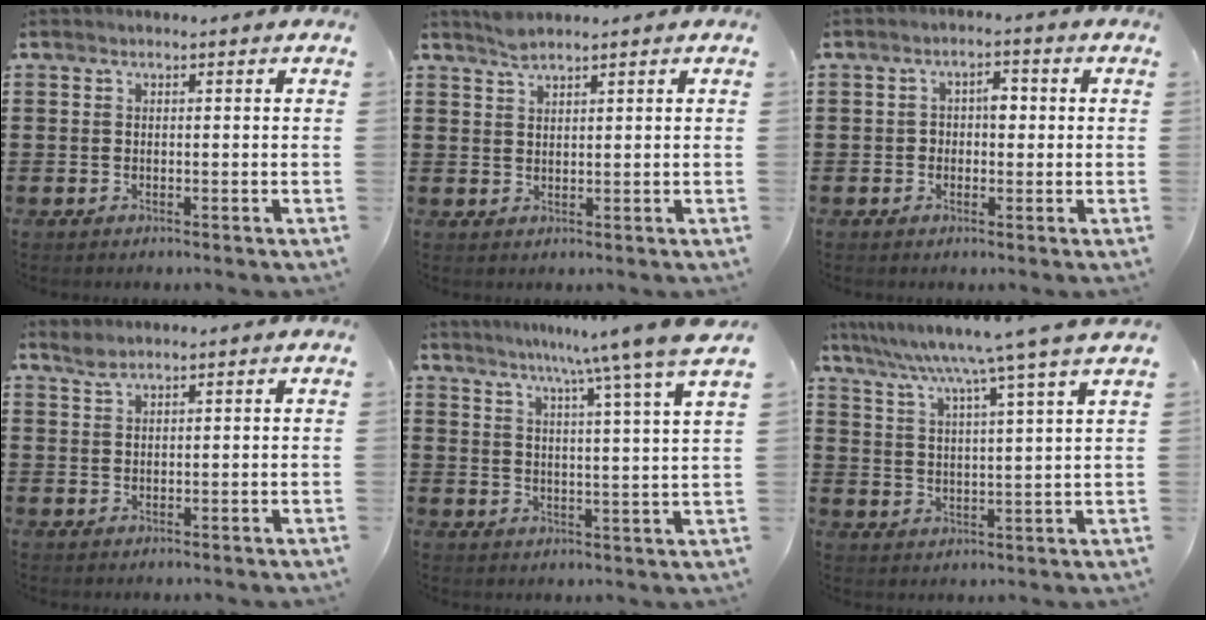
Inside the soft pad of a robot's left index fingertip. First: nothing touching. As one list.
[{"total": 2.0, "force": [1.8, 0.3, 0.9], "torque": [-0.022, 0.000, 0.034]}, {"total": 3.1, "force": [0.1, 1.9, 2.4], "torque": [-0.041, 0.007, -0.003]}, {"total": 1.6, "force": [1.4, 0.2, 0.7], "torque": [-0.016, 0.000, 0.027]}, {"total": 7.9, "force": [6.7, -1.5, 3.8], "torque": [-0.084, -0.050, 0.106]}, {"total": 6.9, "force": [5.7, -1.4, 3.5], "torque": [-0.091, -0.039, 0.089]}]